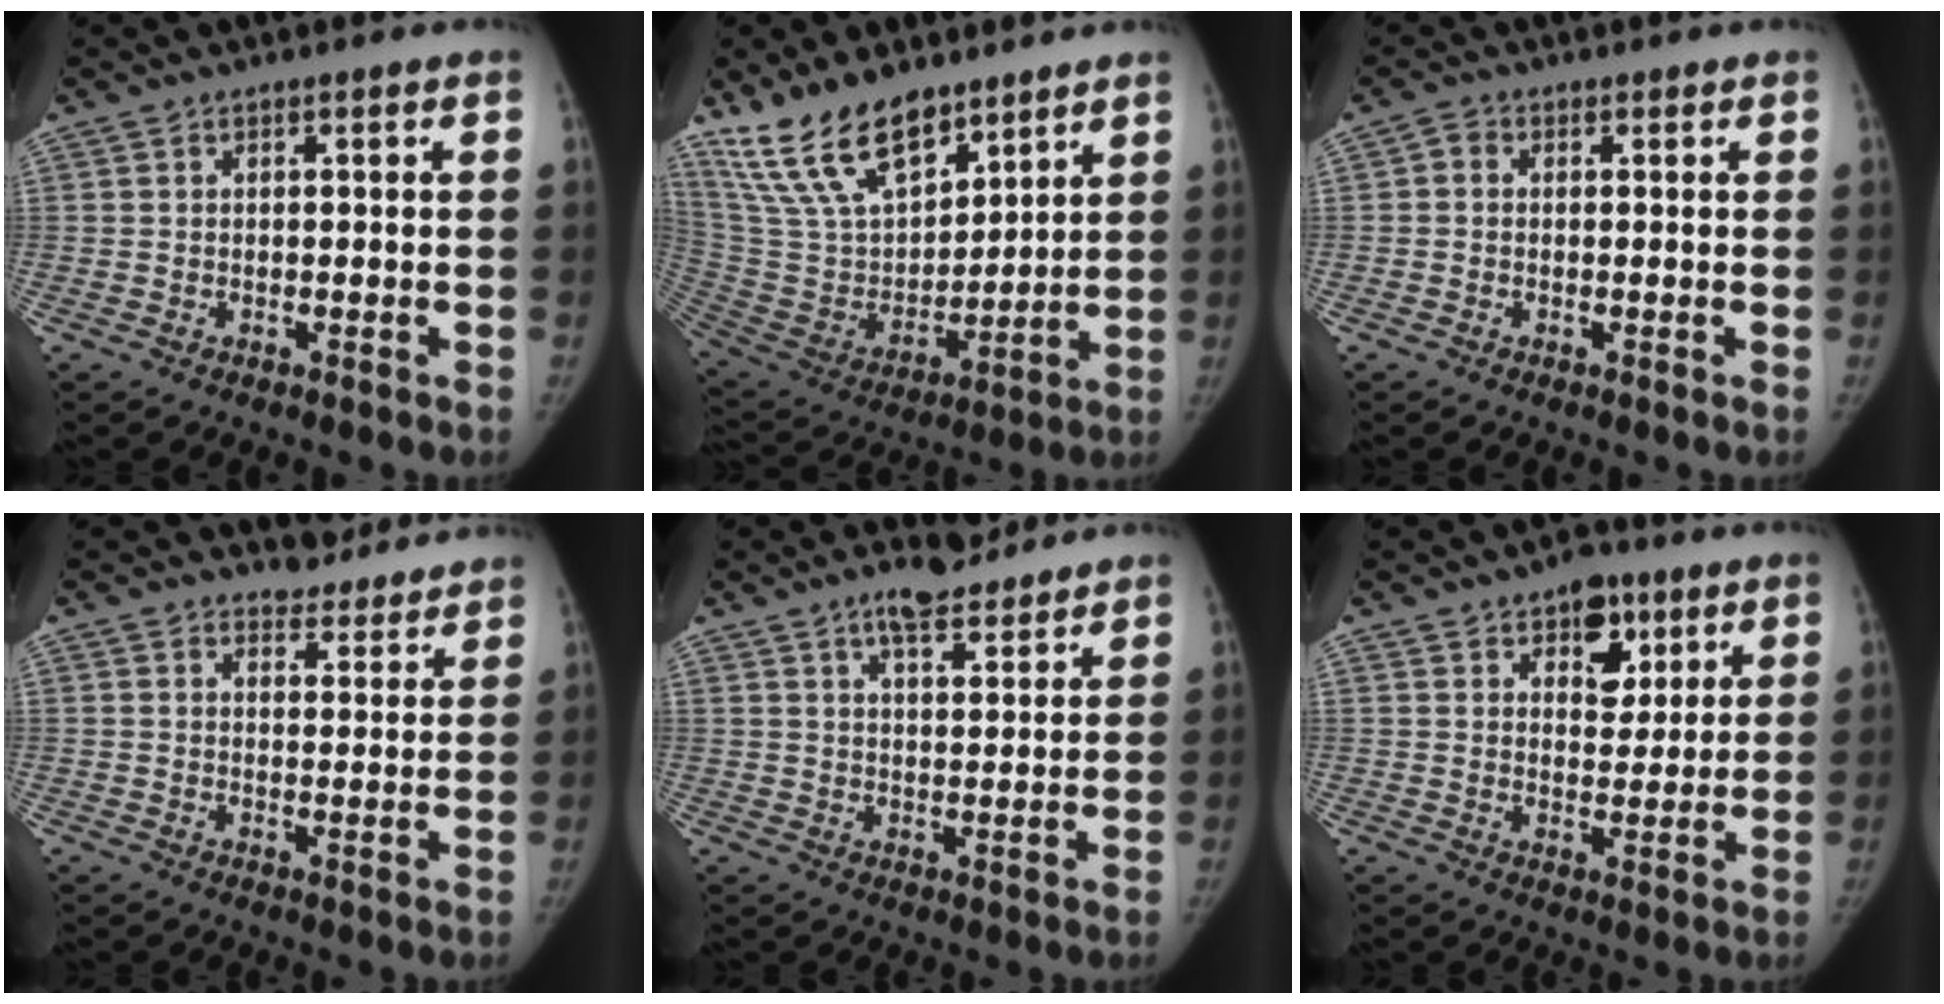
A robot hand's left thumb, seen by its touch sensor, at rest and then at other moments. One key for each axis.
{"total": 18.5, "fx": 13.5, "fy": 8.6, "fz": 9.3, "tx": -0.134, "ty": -0.060, "tz": 0.266}
{"total": 1.6, "fx": 0.1, "fy": 1.3, "fz": 0.9, "tx": -0.006, "ty": 0.003, "tz": -0.004}
{"total": 5.1, "fx": 4.7, "fy": 1.8, "fz": -0.1, "tx": 0.025, "ty": -0.039, "tz": 0.059}
{"total": 7.8, "fx": 5.8, "fy": 2.9, "fz": 4.4, "tx": -0.050, "ty": -0.032, "tz": 0.093}
{"total": 8.8, "fx": 4.8, "fy": 5.4, "fz": 5.1, "tx": -0.032, "ty": -0.020, "tz": 0.068}